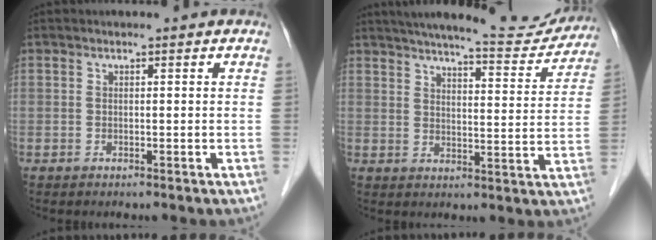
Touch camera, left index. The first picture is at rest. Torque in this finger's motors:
{"motor_torque": [0.80, -0.83, 0.33, 0.04]}